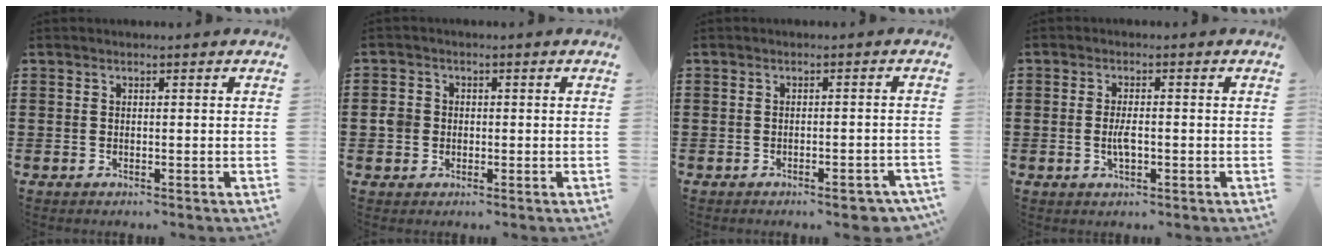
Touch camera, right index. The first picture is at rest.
{"total": 2.6, "force": [-0.2, 2.3, 1.2], "torque": [-0.037, 0.003, -0.009]}
{"total": 2.5, "force": [-1.9, 0.3, 1.7], "torque": [-0.027, 0.000, -0.033]}
{"total": 3.0, "force": [-0.5, 1.0, 2.8], "torque": [-0.058, -0.004, -0.010]}